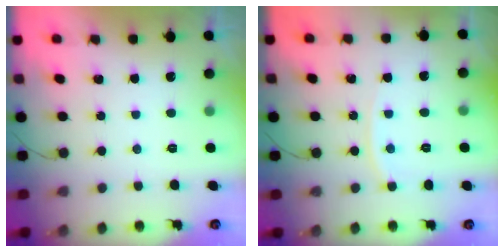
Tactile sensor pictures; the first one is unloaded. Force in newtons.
{"total": 4.2, "press": 4.2, "slide": 0.6}